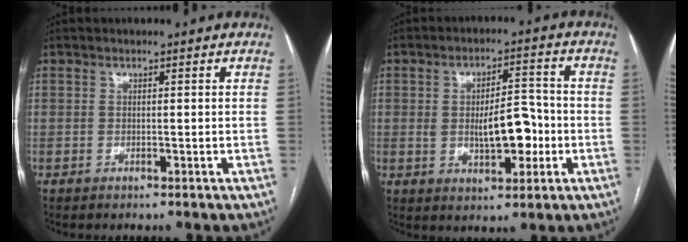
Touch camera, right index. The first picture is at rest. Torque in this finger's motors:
{"motor_torque": [0.26, -0.03, 0.60, 0.08]}